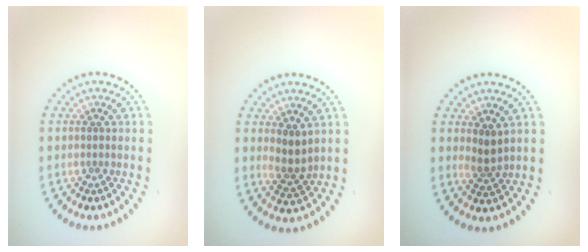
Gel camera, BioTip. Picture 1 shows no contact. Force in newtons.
{"total": 2.2, "press": 1.9, "slide": 1.2}
{"total": 1.6, "press": 1.2, "slide": 1.0}